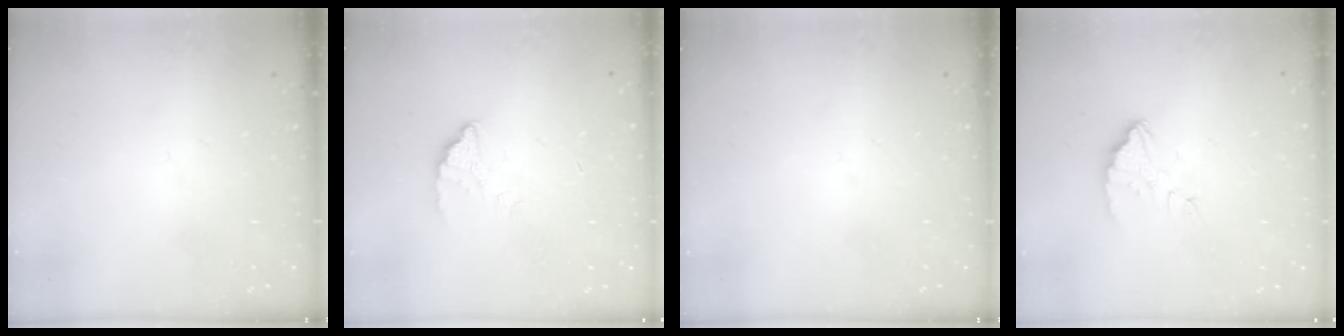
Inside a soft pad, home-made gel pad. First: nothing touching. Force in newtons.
{"total": 2.1, "press": 2.1, "slide": 0.2}
{"total": 0.0}
{"total": 3.7, "press": 3.6, "slide": 0.3}